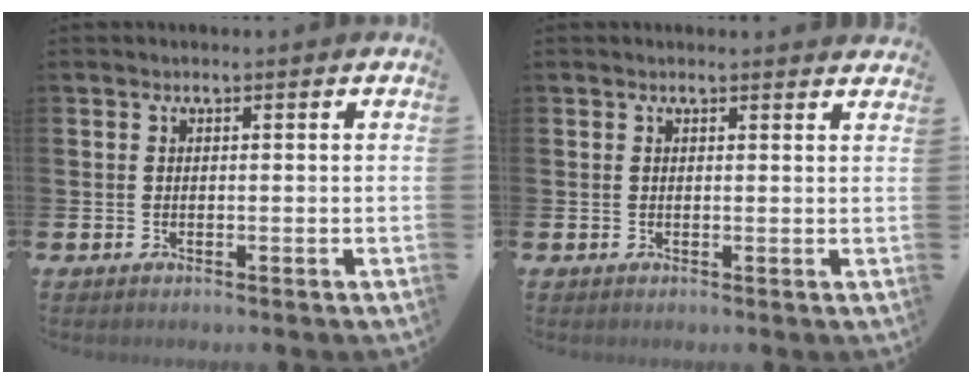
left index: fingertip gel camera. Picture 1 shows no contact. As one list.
[{"total": 0.7, "force": [0.7, 0.0, 0.1], "torque": [0.008, -0.003, 0.012]}]